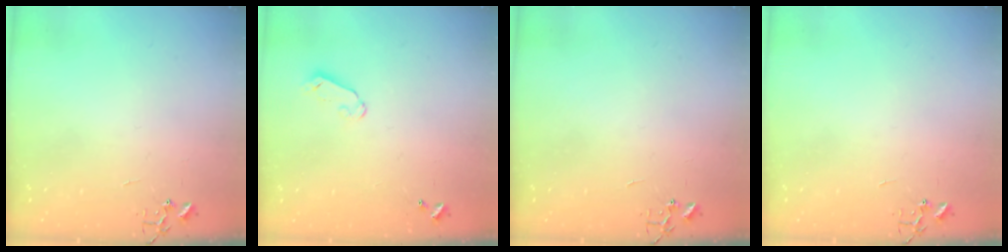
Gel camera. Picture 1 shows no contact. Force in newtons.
{"total": 4.0, "press": 4.0, "slide": 0.4}
{"total": 0.0}
{"total": 0.0}